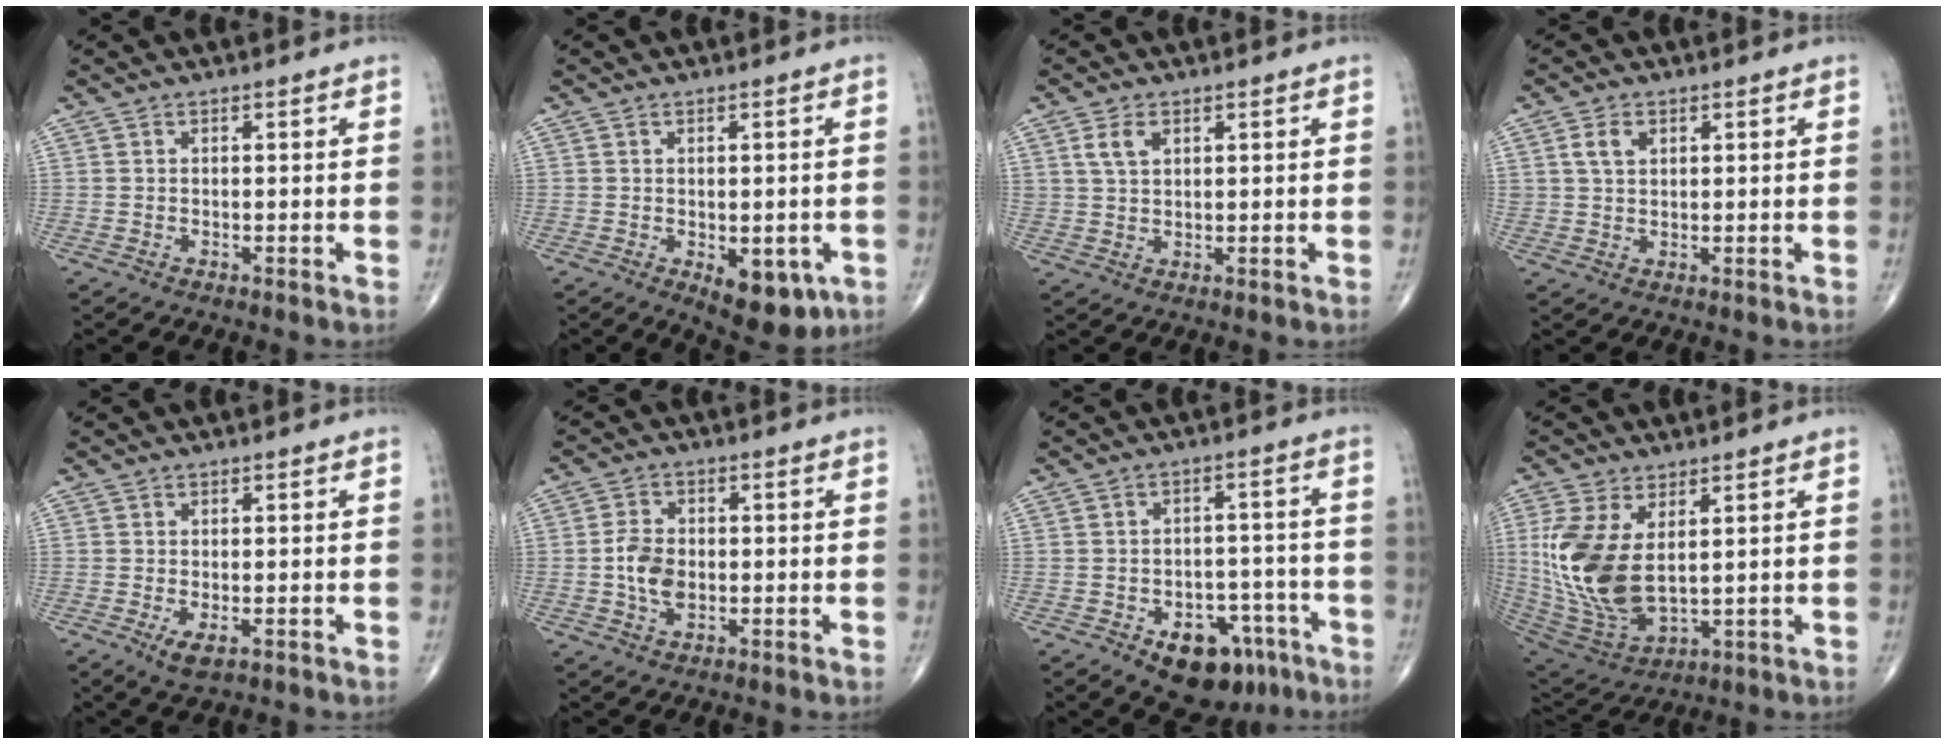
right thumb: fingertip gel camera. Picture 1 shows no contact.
{"total": 8.5, "force": [-2.8, 4.4, 6.7], "torque": [-0.065, -0.007, -0.026]}
{"total": 3.7, "force": [1.7, 2.3, 2.3], "torque": [-0.039, -0.002, 0.035]}
{"total": 3.1, "force": [1.3, 2.3, 1.7], "torque": [-0.025, 0.001, 0.024]}
{"total": 3.2, "force": [-1.2, 1.4, 2.6], "torque": [-0.050, -0.008, -0.017]}
{"total": 6.1, "force": [-0.7, 4.2, 4.4], "torque": [-0.075, 0.005, -0.014]}
{"total": 12.6, "force": [-6.9, 7.7, 7.2], "torque": [-0.057, 0.047, -0.089]}
{"total": 16.4, "force": [2.7, 8.9, 13.4], "torque": [-0.288, -0.020, 0.074]}